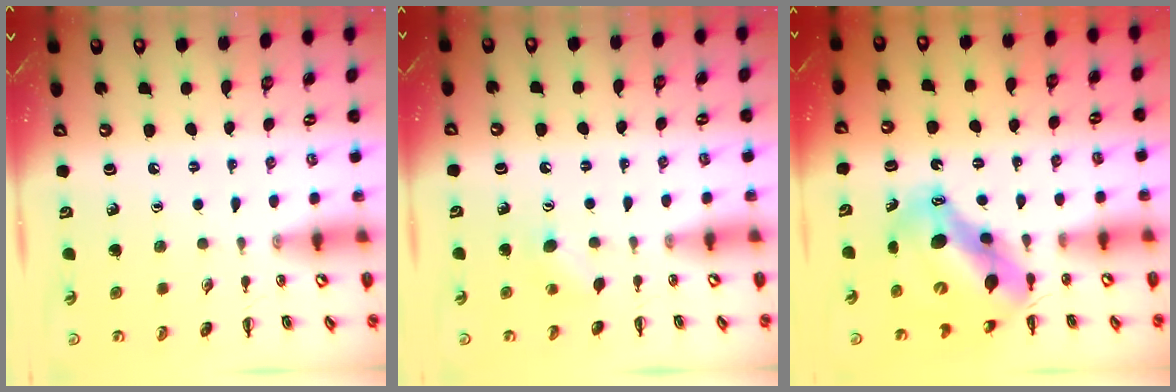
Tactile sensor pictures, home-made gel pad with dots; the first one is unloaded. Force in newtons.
{"total": 4.4, "press": 4.3, "slide": 0.9}
{"total": 13.1, "press": 12.7, "slide": 3.3}